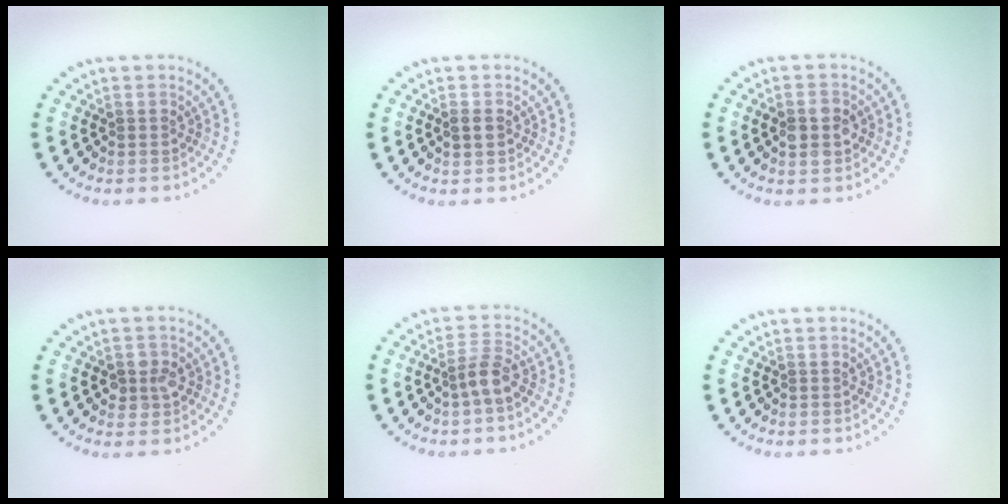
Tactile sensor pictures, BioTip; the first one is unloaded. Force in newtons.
{"total": 1.4, "press": 1.4, "slide": 0.2}
{"total": 3.3, "press": 3.3, "slide": 0.0}
{"total": 2.1, "press": 2.0, "slide": 0.6}
{"total": 2.2, "press": 1.7, "slide": 1.3}
{"total": 0.0}